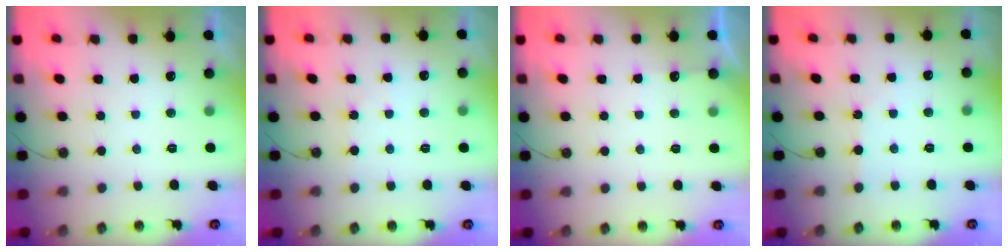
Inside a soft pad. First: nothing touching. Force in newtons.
{"total": 2.4, "press": 2.3, "slide": 0.4}
{"total": 3.4, "press": 3.4, "slide": 0.4}
{"total": 2.6, "press": 2.6, "slide": 0.3}